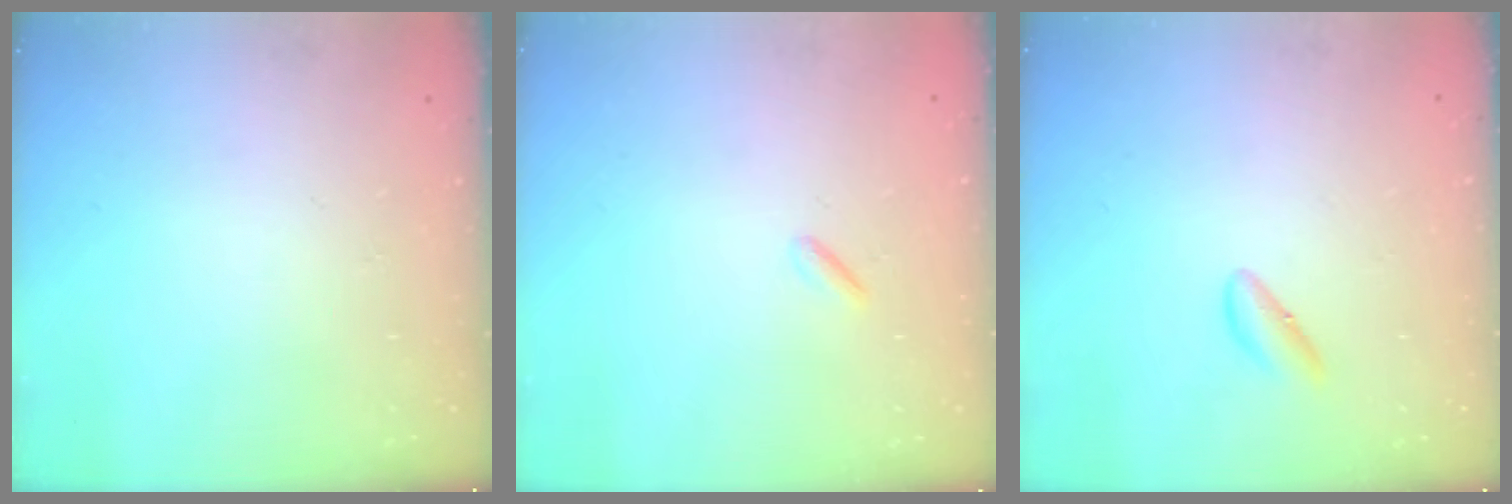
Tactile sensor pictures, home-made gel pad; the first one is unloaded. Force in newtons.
{"total": 0.9, "press": 0.8, "slide": 0.4}
{"total": 2.8, "press": 2.7, "slide": 0.8}